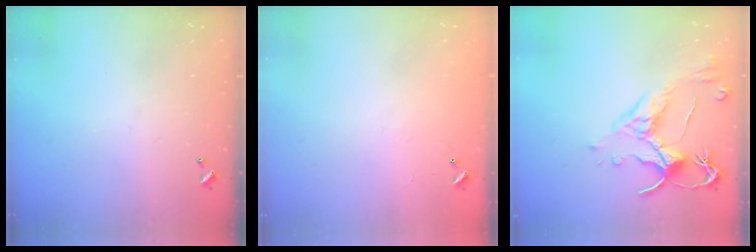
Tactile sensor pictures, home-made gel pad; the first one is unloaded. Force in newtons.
{"total": 8.1, "press": 8.0, "slide": 0.8}
{"total": 2.5, "press": 2.1, "slide": 1.4}